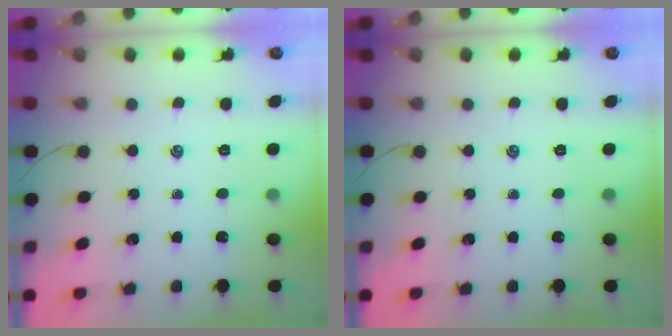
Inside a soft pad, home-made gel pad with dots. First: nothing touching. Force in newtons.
{"total": 0.0}